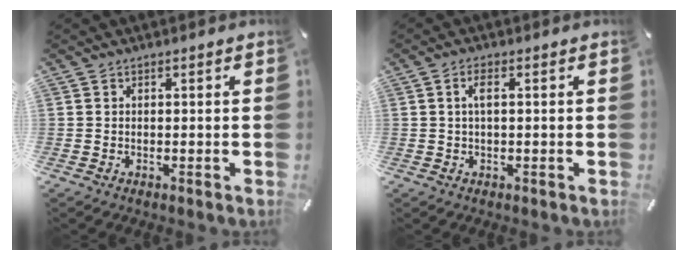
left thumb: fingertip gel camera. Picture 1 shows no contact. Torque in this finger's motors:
{"motor_torque": [-0.01, -0.26, 0.03, -0.01, 0.01]}